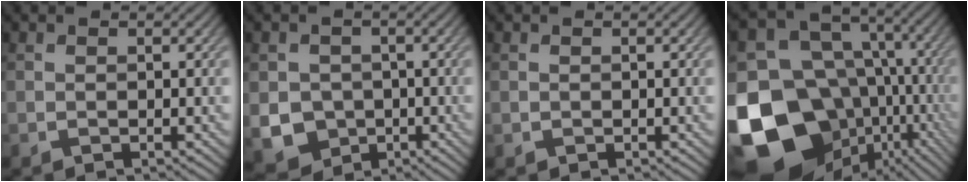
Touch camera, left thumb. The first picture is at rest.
{"total": 6.2, "force": [-1.2, 5.6, 2.3], "torque": [-0.059, -0.024, -0.036]}
{"total": 0.0}
{"total": 22.0, "force": [-6.8, 17.2, 12.0], "torque": [-0.292, -0.029, -0.063]}